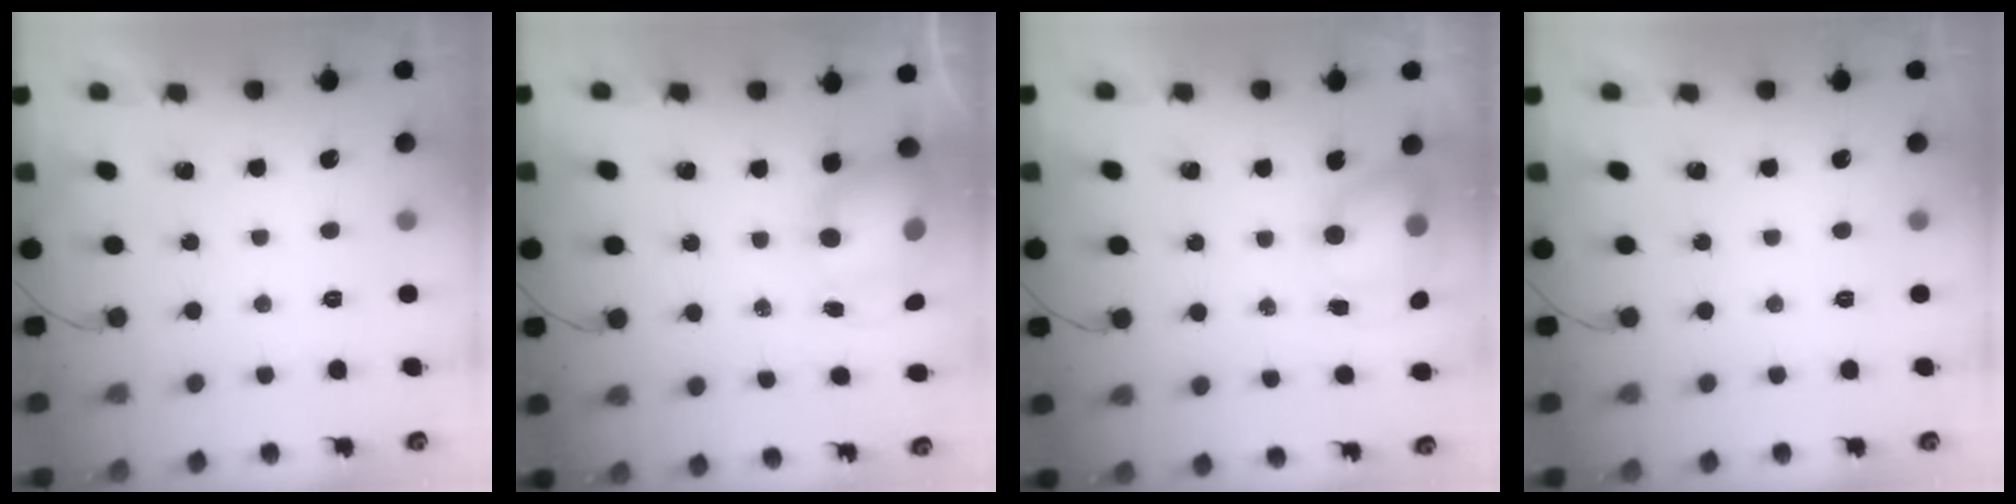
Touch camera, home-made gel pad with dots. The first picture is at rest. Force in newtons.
{"total": 10.0, "press": 9.6, "slide": 2.7}
{"total": 8.4, "press": 8.1, "slide": 2.3}
{"total": 0.0}